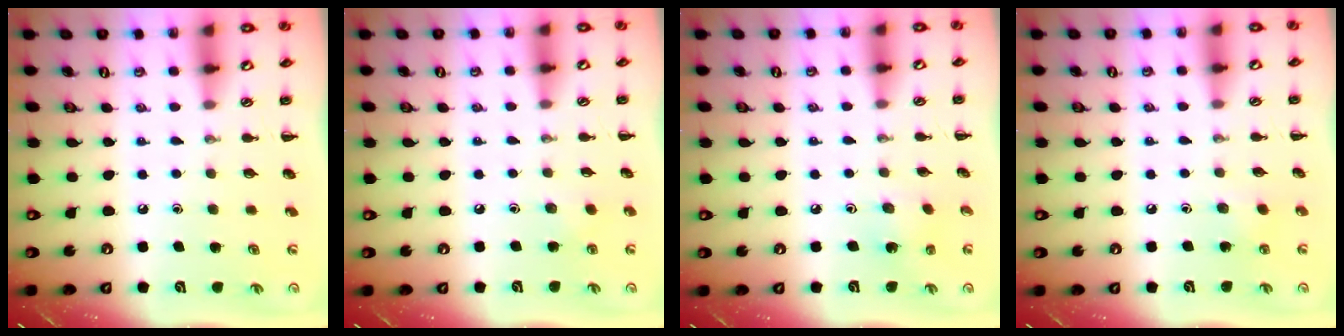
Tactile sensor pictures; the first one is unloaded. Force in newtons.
{"total": 3.1, "press": 3.0, "slide": 1.0}
{"total": 2.1, "press": 1.9, "slide": 0.9}
{"total": 4.4, "press": 4.3, "slide": 1.1}